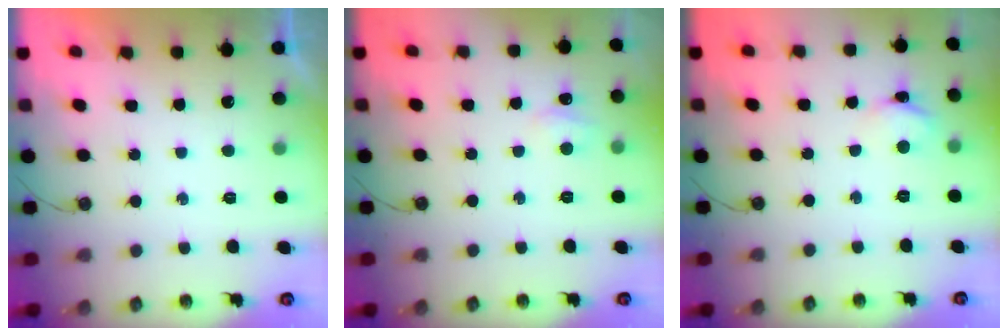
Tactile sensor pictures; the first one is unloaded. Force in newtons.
{"total": 6.8, "press": 6.7, "slide": 0.9}
{"total": 3.6, "press": 3.6, "slide": 0.4}